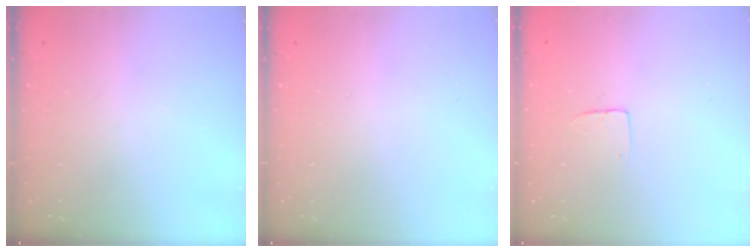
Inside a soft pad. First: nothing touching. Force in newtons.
{"total": 0.0}
{"total": 3.8, "press": 3.8, "slide": 0.2}